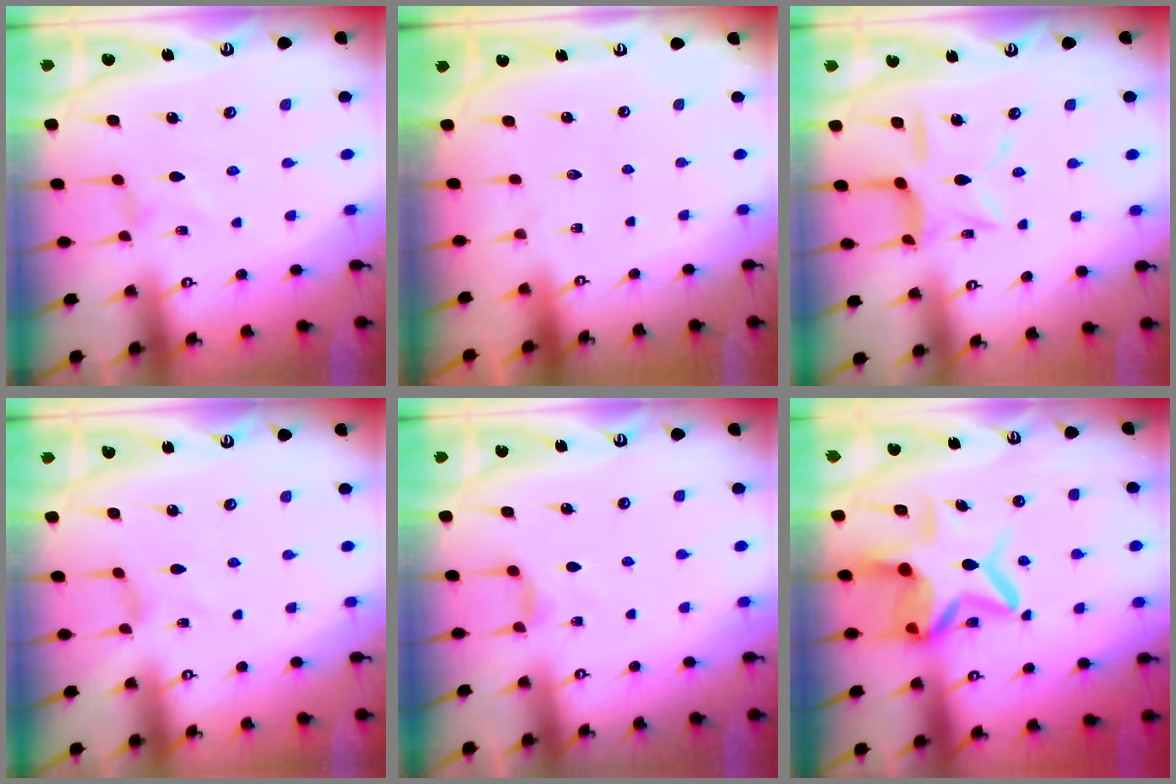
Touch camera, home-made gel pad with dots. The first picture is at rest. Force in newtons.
{"total": 0.0}
{"total": 11.3, "press": 11.2, "slide": 1.0}
{"total": 0.0}
{"total": 4.2, "press": 4.2, "slide": 0.7}
{"total": 10.8, "press": 10.7, "slide": 1.6}